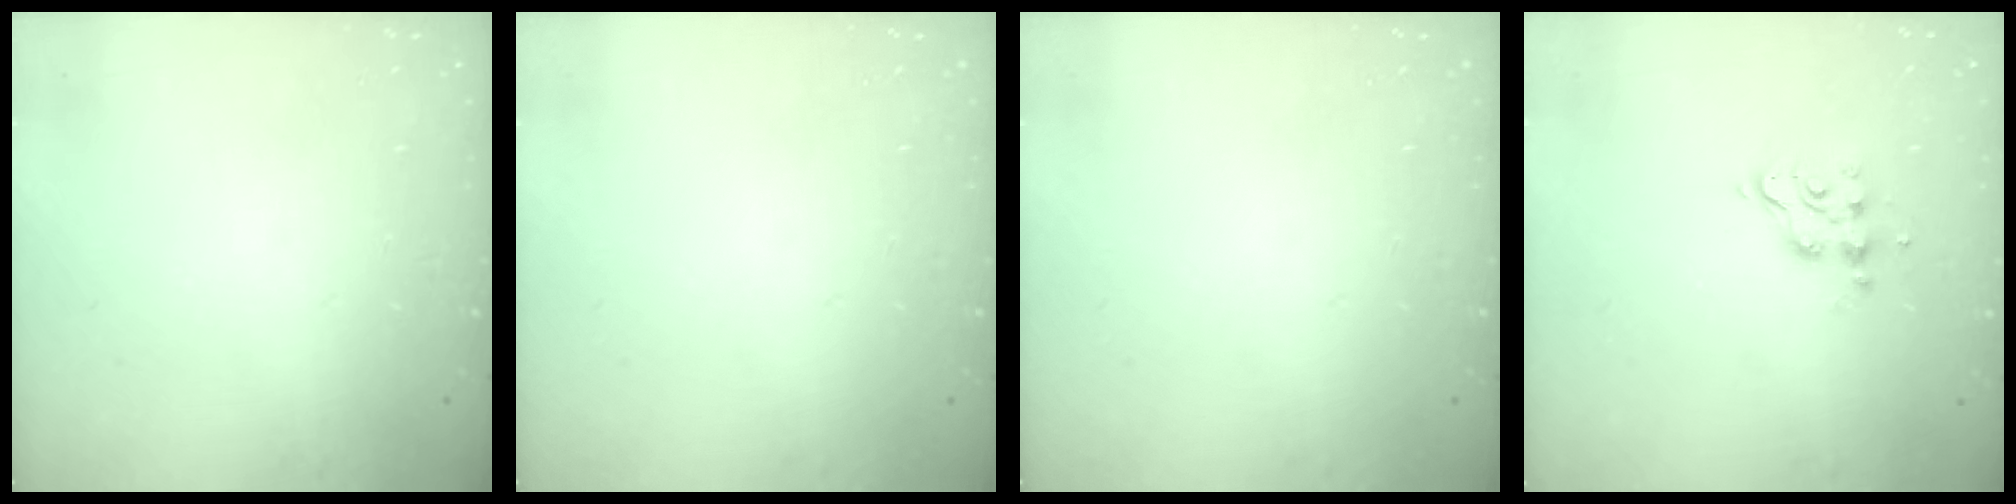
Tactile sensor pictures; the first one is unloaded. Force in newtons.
{"total": 0.0}
{"total": 0.0}
{"total": 5.0, "press": 5.0, "slide": 0.2}